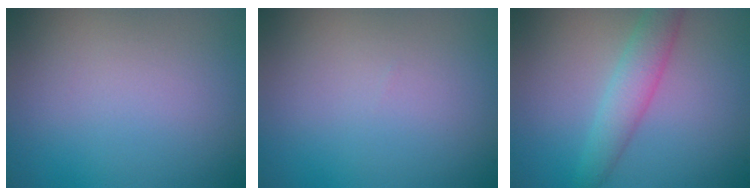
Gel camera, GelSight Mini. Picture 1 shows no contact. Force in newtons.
{"total": 0.0}
{"total": 3.3, "press": 3.3, "slide": 0.1}